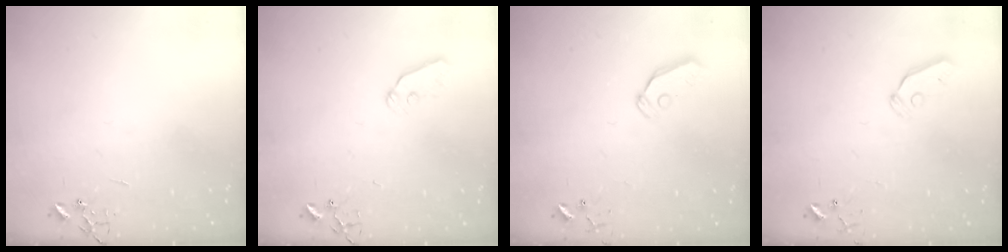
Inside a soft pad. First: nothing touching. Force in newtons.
{"total": 6.7, "press": 6.7, "slide": 0.8}
{"total": 6.0, "press": 6.0, "slide": 0.5}
{"total": 4.9, "press": 4.8, "slide": 0.9}